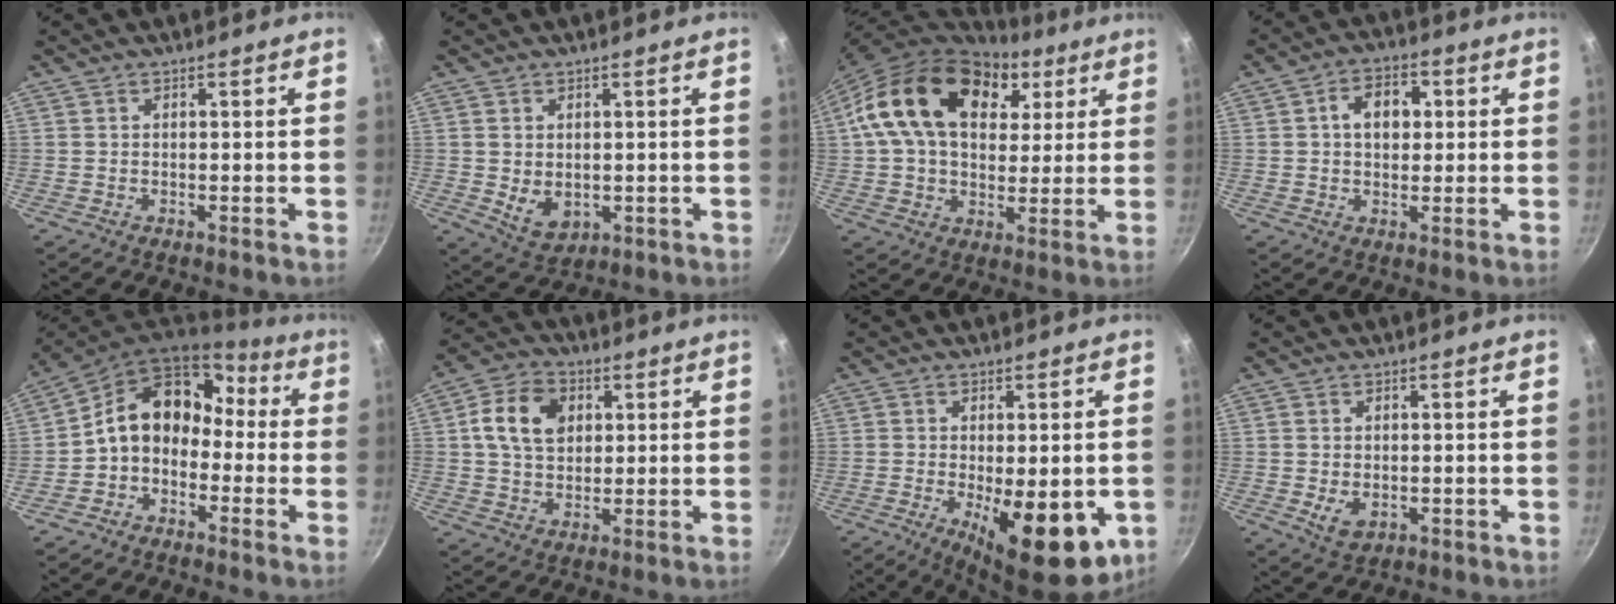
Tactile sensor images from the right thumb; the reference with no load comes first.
{"total": 6.0, "force": [0.0, 4.4, 4.1], "torque": [-0.062, -0.012, 0.014]}
{"total": 22.2, "force": [8.1, 14.8, 14.4], "torque": [-0.233, 0.001, 0.128]}
{"total": 7.3, "force": [1.3, 5.3, 5.0], "torque": [-0.047, 0.009, 0.013]}
{"total": 12.5, "force": [-1.1, 9.8, 7.6], "torque": [-0.090, 0.061, -0.040]}
{"total": 10.8, "force": [2.7, 7.9, 6.8], "torque": [-0.107, 0.007, 0.038]}
{"total": 15.2, "force": [-4.0, 6.1, 13.4], "torque": [-0.163, -0.006, -0.043]}
{"total": 4.1, "force": [-0.5, 2.9, 2.9], "torque": [-0.050, -0.010, -0.001]}